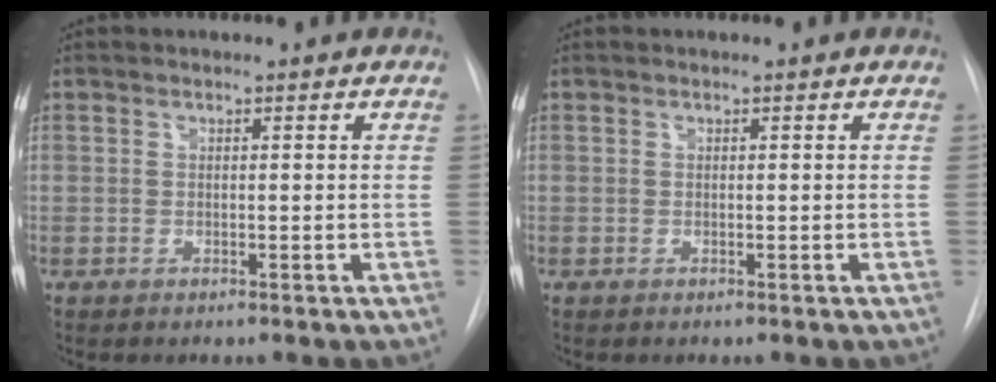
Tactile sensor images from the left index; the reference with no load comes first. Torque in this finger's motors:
{"motor_torque": [0.00, 0.00, 0.00, 0.00]}